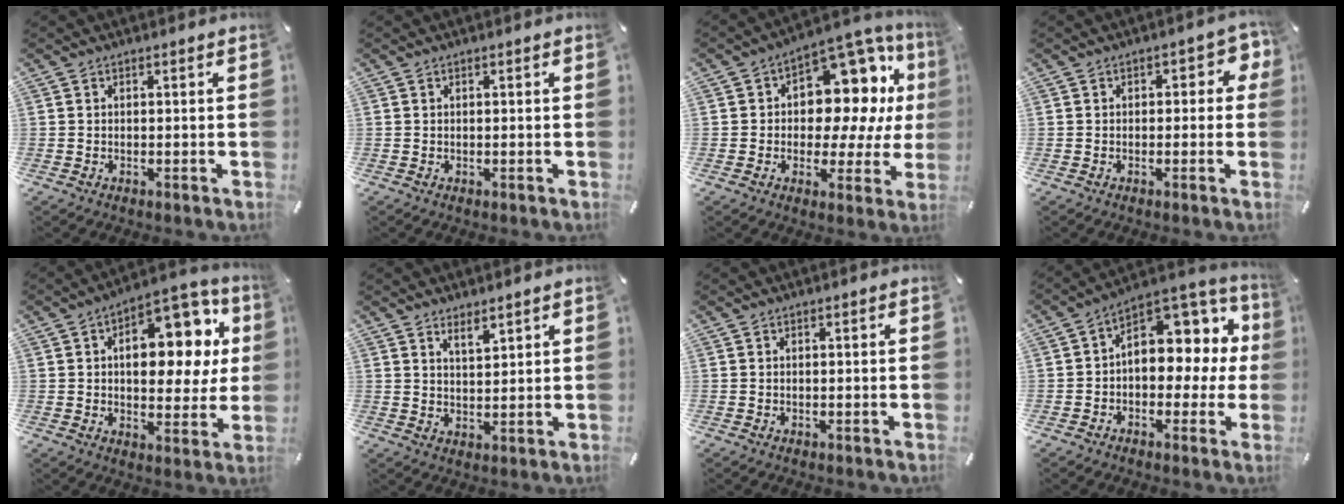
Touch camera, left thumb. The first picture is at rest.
{"total": 0.0}
{"total": 15.0, "force": [4.8, 9.9, 10.2], "torque": [-0.137, -0.051, 0.083]}
{"total": 3.8, "force": [0.3, 2.4, 3.0], "torque": [-0.035, 0.003, -0.002]}
{"total": 17.3, "force": [5.9, 9.6, 13.1], "torque": [-0.165, -0.040, 0.095]}
{"total": 3.5, "force": [3.1, 1.0, 1.3], "torque": [-0.022, -0.020, 0.057]}
{"total": 0.0}
{"total": 10.0, "force": [2.6, 7.6, 6.0], "torque": [-0.070, -0.035, 0.048]}